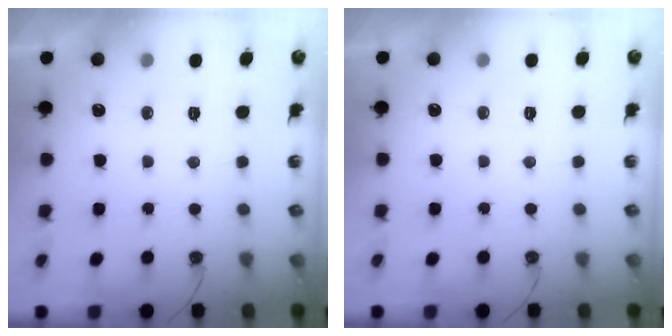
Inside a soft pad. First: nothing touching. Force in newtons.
{"total": 0.0}